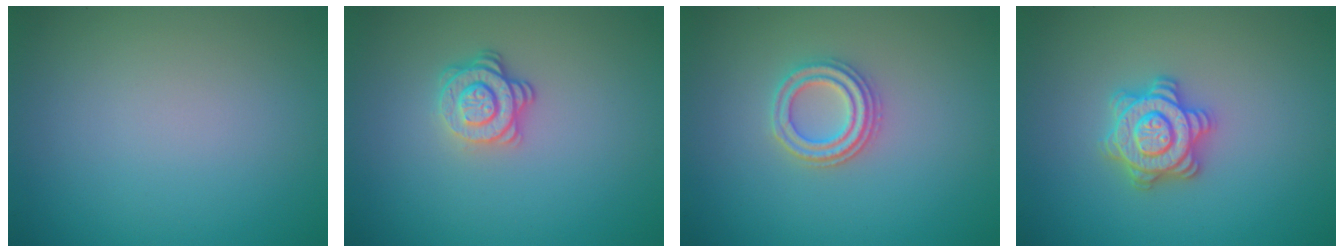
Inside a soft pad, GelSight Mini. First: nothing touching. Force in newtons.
{"total": 2.9, "press": 2.5, "slide": 1.6}
{"total": 2.7, "press": 2.6, "slide": 1.0}
{"total": 3.7, "press": 3.6, "slide": 0.6}